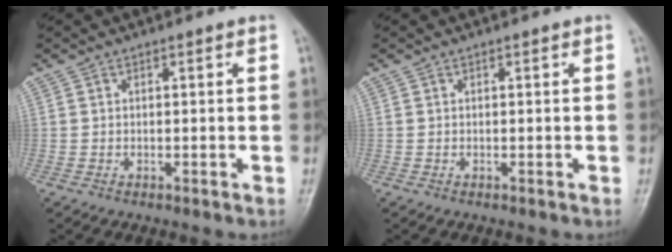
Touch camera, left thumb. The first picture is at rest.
{"total": 0.0}